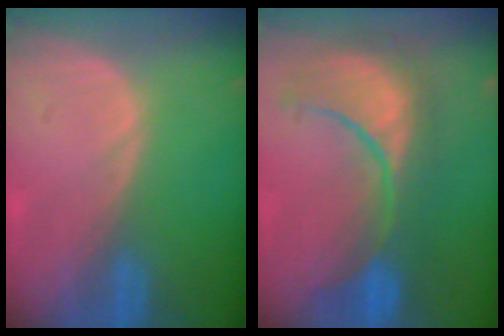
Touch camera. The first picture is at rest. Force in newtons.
{"total": 10.5, "press": 10.0, "slide": 3.4}